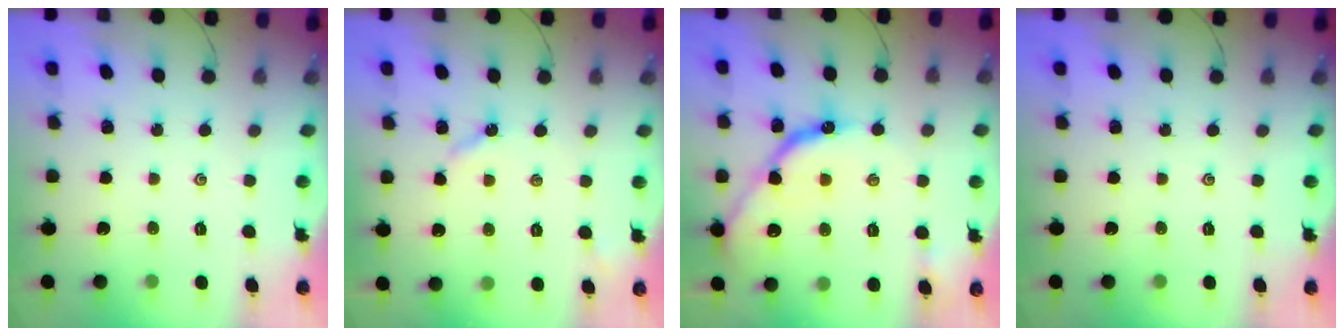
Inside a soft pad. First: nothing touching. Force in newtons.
{"total": 3.3, "press": 3.3, "slide": 0.6}
{"total": 12.3, "press": 12.2, "slide": 1.0}
{"total": 0.0}